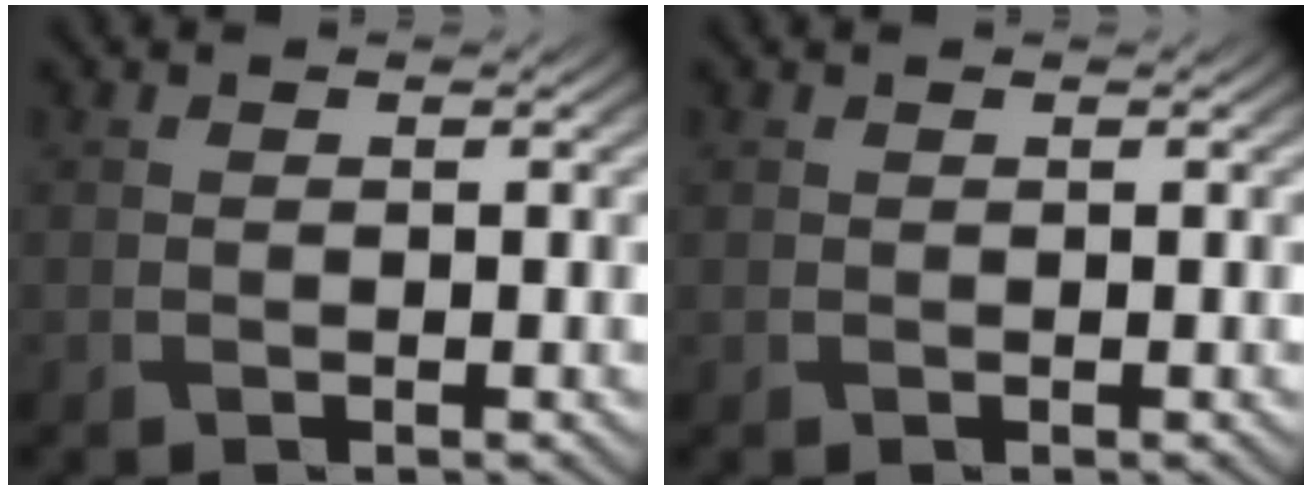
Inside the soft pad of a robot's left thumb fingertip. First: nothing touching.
{"total": 0.0}